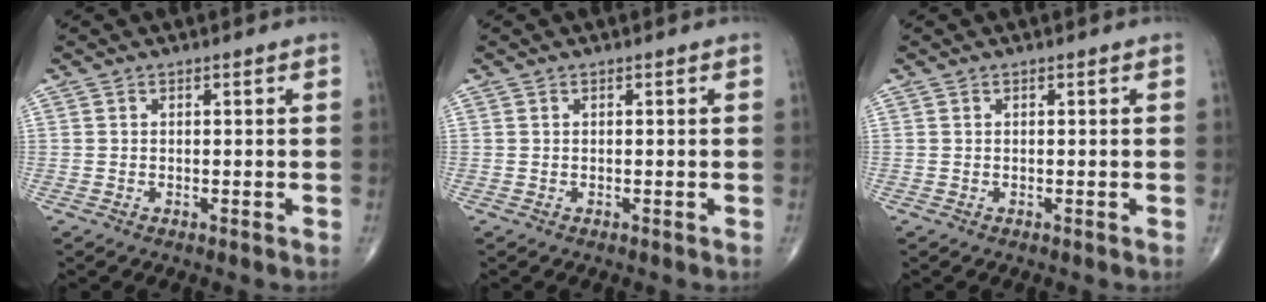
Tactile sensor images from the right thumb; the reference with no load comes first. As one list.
[{"total": 0.0}, {"total": 0.0}]